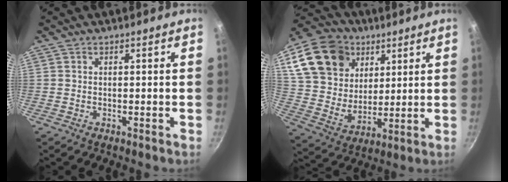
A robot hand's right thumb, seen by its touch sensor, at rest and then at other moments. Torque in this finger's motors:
{"motor_torque": [-0.60, 2.88, 0.63, -0.22, 0.14]}